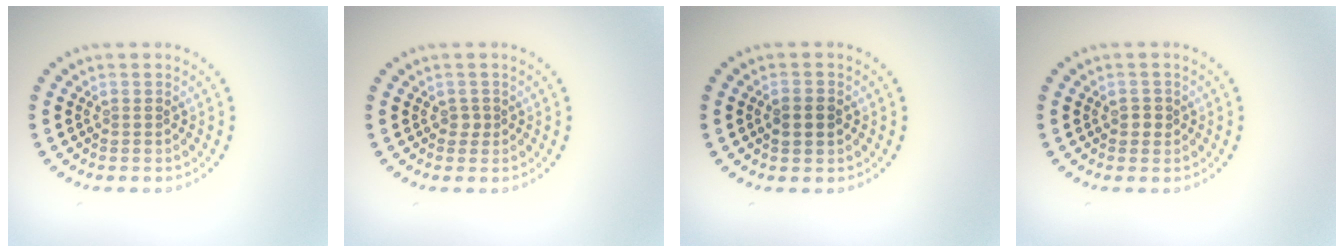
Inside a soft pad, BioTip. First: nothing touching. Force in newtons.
{"total": 0.7, "press": 0.5, "slide": 0.5}
{"total": 1.9, "press": 1.9, "slide": 0.2}
{"total": 1.1, "press": 1.0, "slide": 0.4}